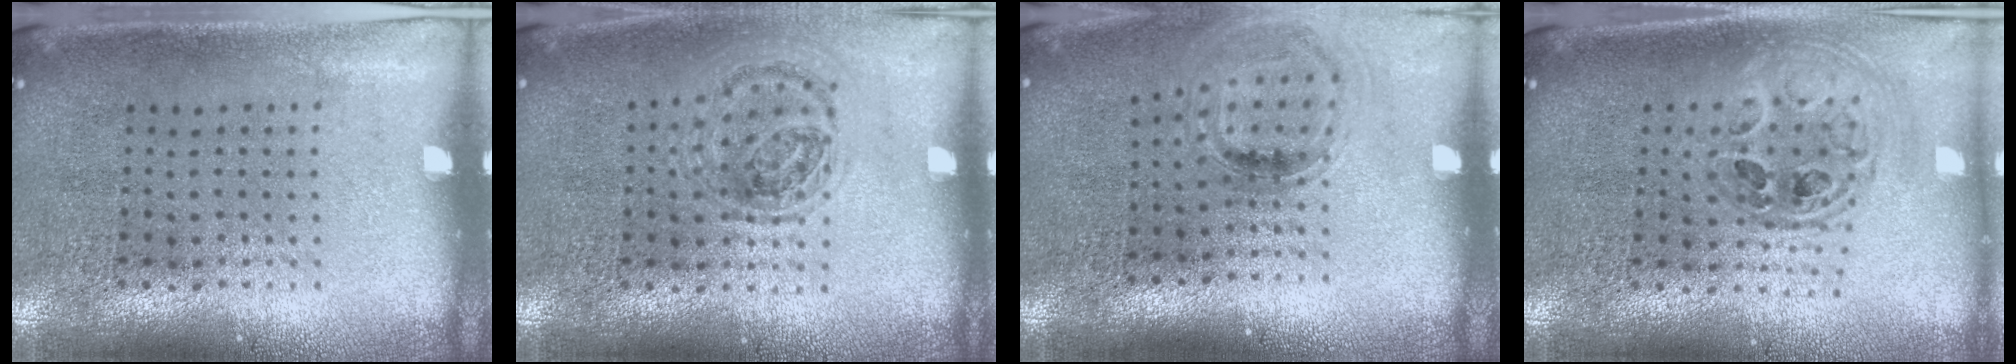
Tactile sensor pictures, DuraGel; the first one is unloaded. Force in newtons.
{"total": 1.0, "press": 1.0, "slide": 0.2}
{"total": 0.9, "press": 0.8, "slide": 0.3}
{"total": 1.0, "press": 1.0, "slide": 0.2}